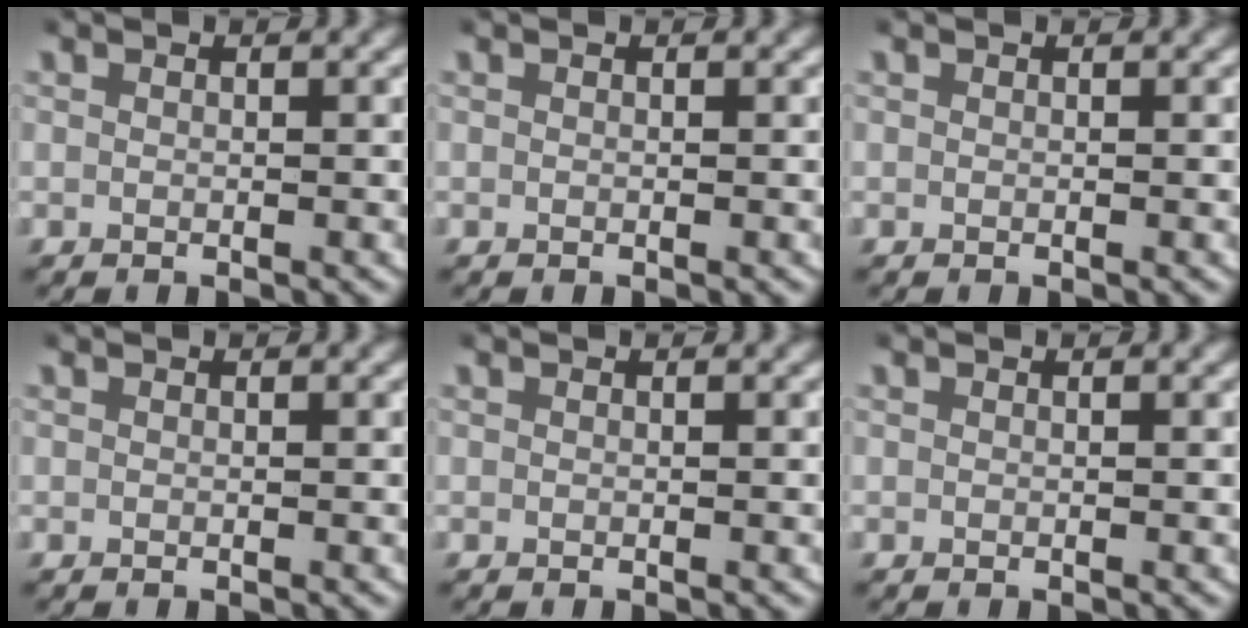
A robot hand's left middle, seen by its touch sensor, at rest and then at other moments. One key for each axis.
{"total": 0.0}
{"total": 0.0}
{"total": 0.0}
{"total": 0.0}
{"total": 0.0}